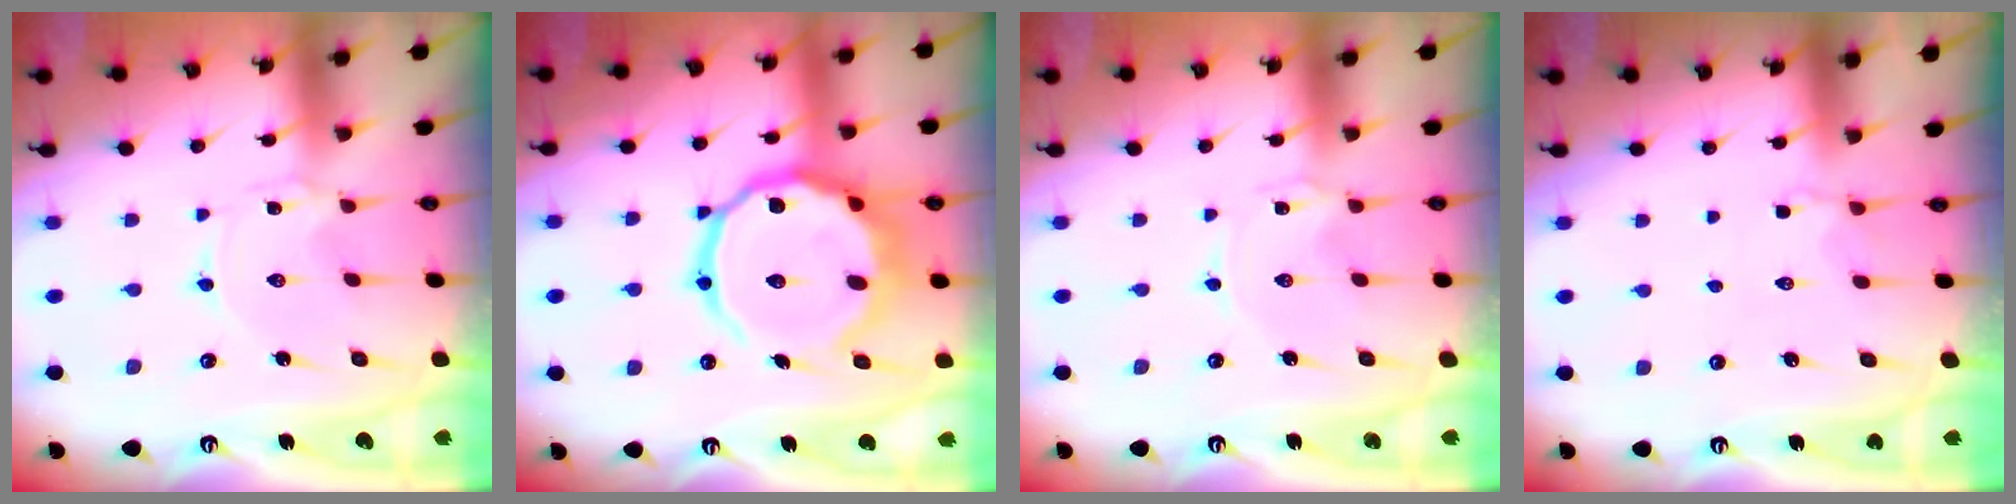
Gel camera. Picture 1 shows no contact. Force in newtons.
{"total": 19.9, "press": 19.8, "slide": 2.0}
{"total": 0.0}
{"total": 2.7, "press": 2.3, "slide": 1.4}